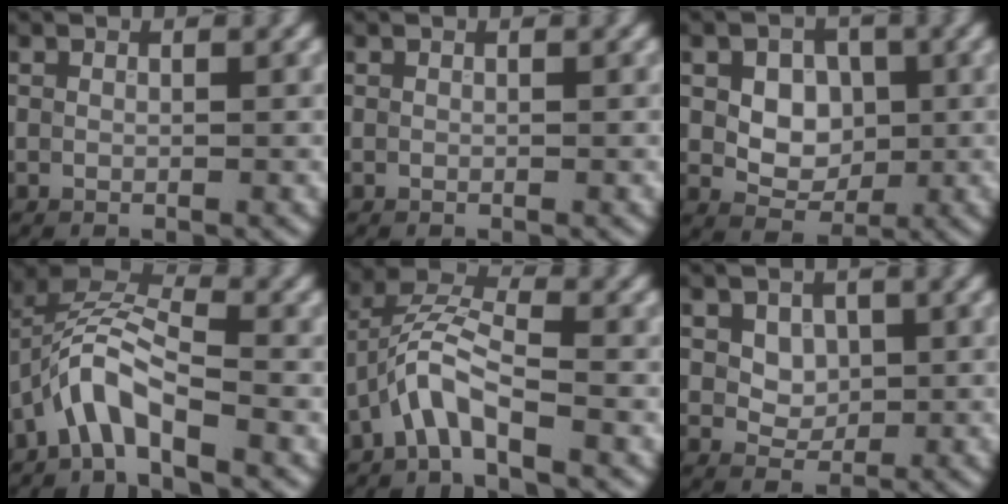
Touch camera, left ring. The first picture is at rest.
{"total": 0.0}
{"total": 4.8, "force": [0.5, 3.6, 3.2], "torque": [-0.045, -0.001, 0.002]}
{"total": 5.5, "force": [-2.9, 1.7, 4.3], "torque": [-0.084, 0.016, -0.064]}
{"total": 4.8, "force": [-2.5, 1.3, 3.8], "torque": [-0.081, 0.018, -0.055]}
{"total": 2.4, "force": [0.7, 1.9, 1.3], "torque": [-0.022, -0.009, 0.023]}